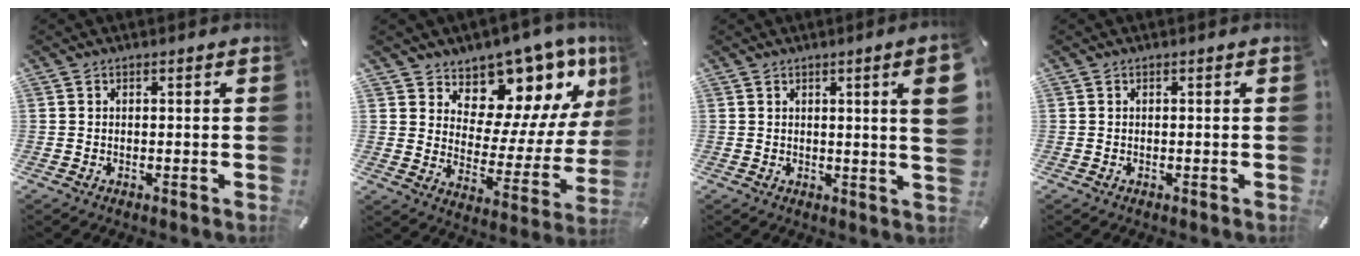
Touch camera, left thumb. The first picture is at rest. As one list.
[{"total": 11.8, "force": [9.3, 6.6, 2.9], "torque": [-0.042, -0.107, 0.159]}, {"total": 7.4, "force": [2.0, 0.2, 7.1], "torque": [-0.105, -0.011, 0.029]}, {"total": 0.0}]